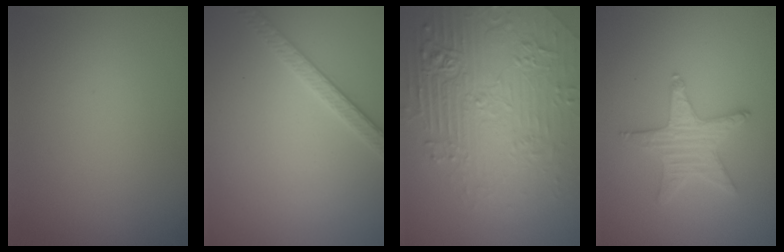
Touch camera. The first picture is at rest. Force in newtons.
{"total": 2.6, "press": 2.5, "slide": 0.8}
{"total": 8.9, "press": 6.1, "slide": 6.5}
{"total": 3.0, "press": 3.0, "slide": 0.5}